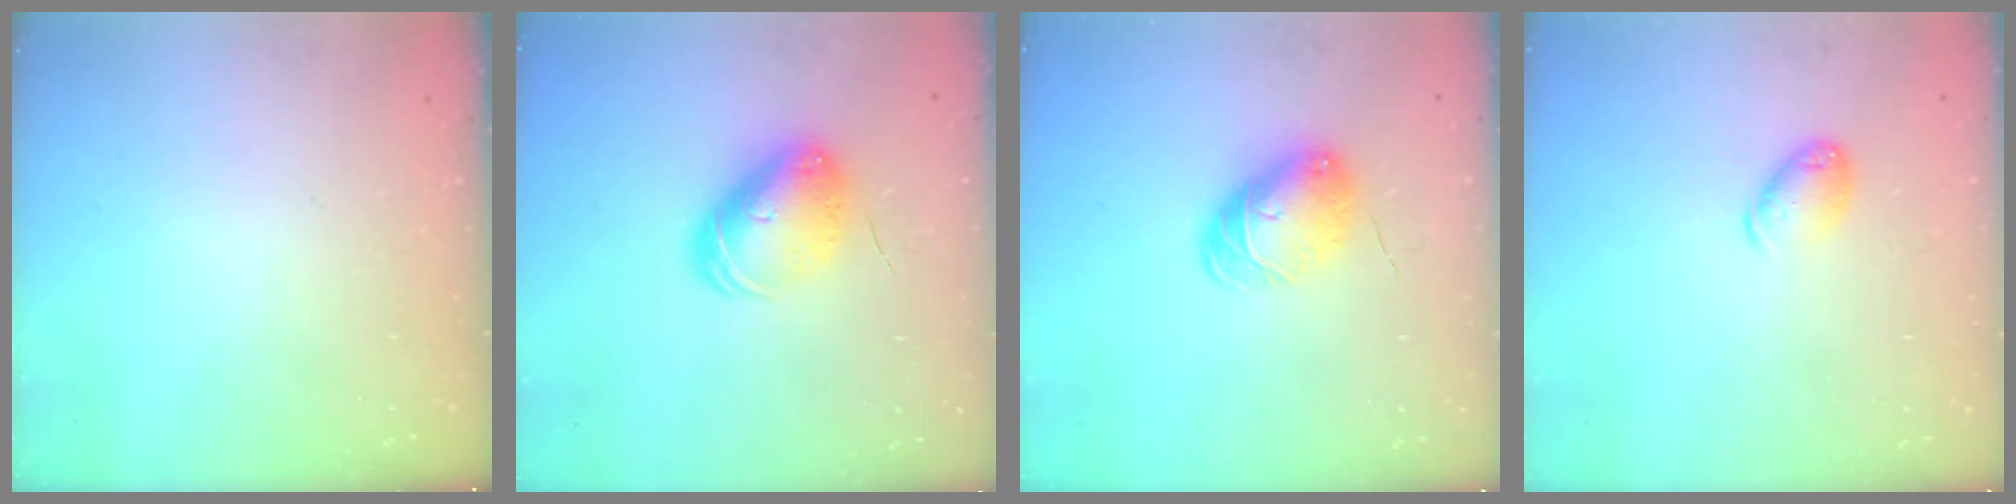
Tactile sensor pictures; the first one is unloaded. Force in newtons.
{"total": 9.7, "press": 9.6, "slide": 1.5}
{"total": 8.5, "press": 8.5, "slide": 0.4}
{"total": 8.4, "press": 8.3, "slide": 1.1}